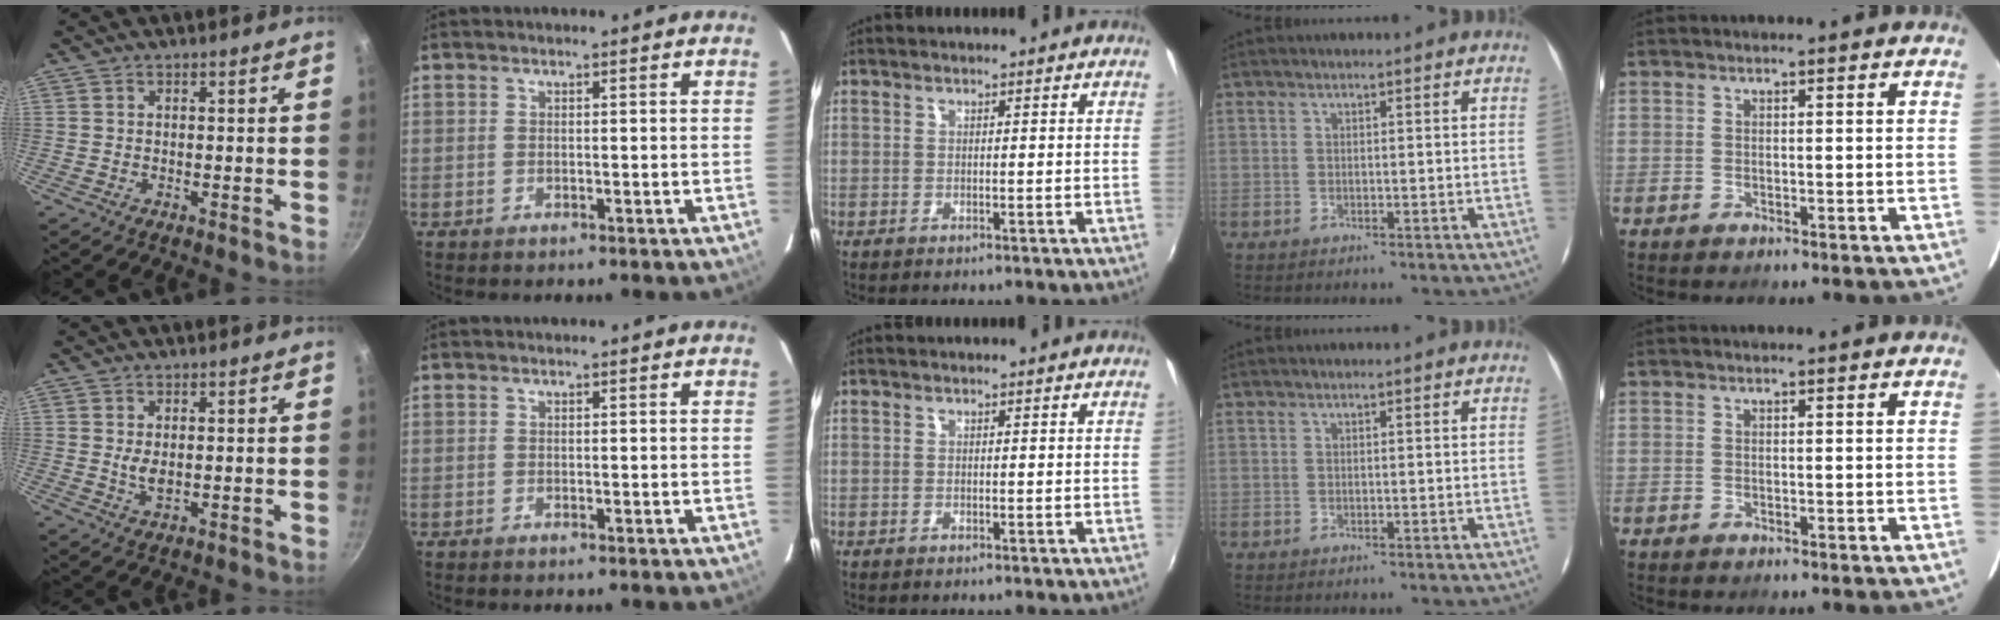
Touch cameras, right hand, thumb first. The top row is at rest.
{"thumb": {"total": 3.0, "force": [0.4, 1.6, 2.5], "torque": [-0.045, -0.006, 0.011]}}